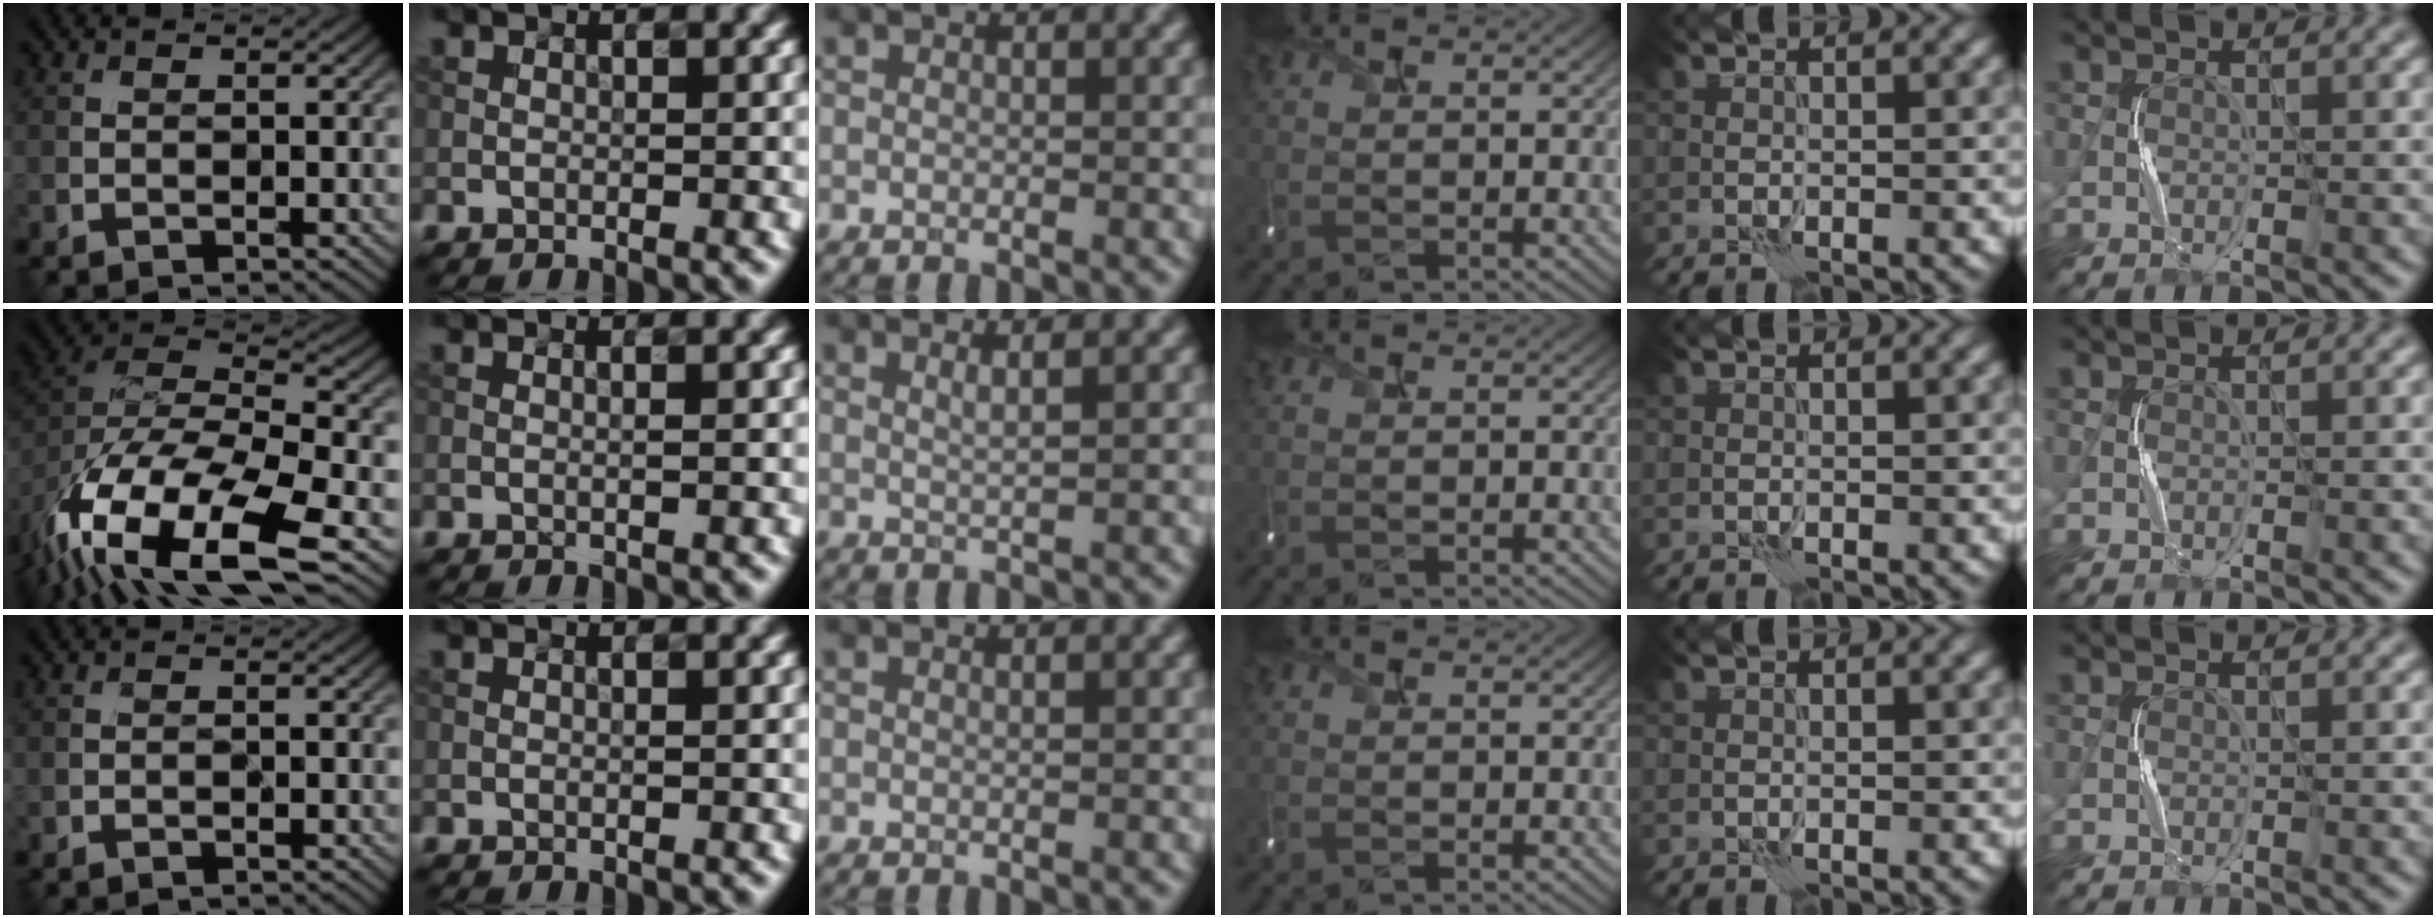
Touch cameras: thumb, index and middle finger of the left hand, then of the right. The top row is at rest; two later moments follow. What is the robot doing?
{"motion": "shake", "object": "tambourine"}